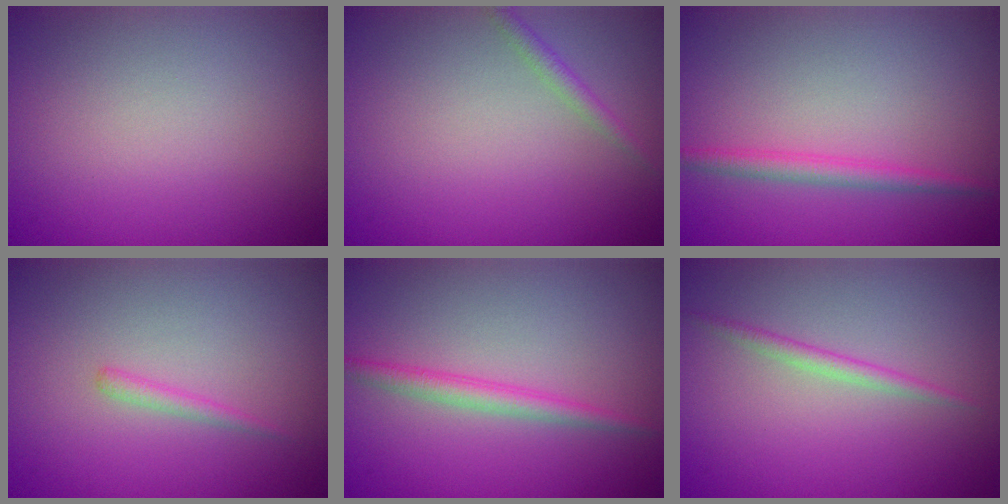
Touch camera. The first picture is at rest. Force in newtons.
{"total": 1.2, "press": 1.2, "slide": 0.1}
{"total": 1.8, "press": 1.8, "slide": 0.1}
{"total": 0.9, "press": 0.9, "slide": 0.1}
{"total": 1.9, "press": 1.9, "slide": 0.1}
{"total": 1.2, "press": 1.2, "slide": 0.1}